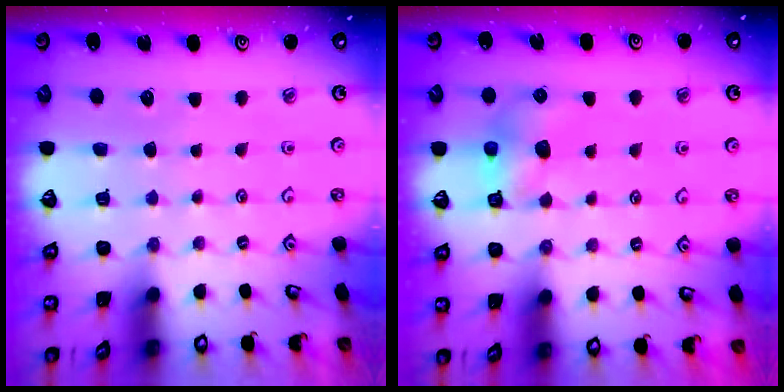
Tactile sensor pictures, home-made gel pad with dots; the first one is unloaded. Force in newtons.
{"total": 7.6, "press": 7.6, "slide": 0.1}